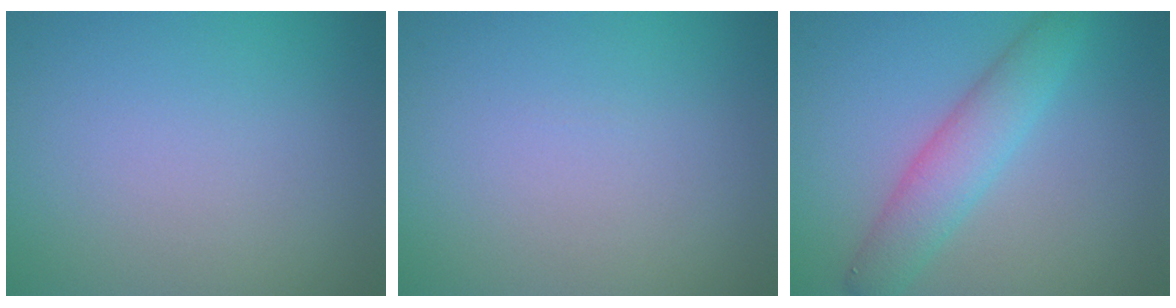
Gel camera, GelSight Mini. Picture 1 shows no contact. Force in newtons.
{"total": 0.0}
{"total": 3.8, "press": 3.8, "slide": 0.1}